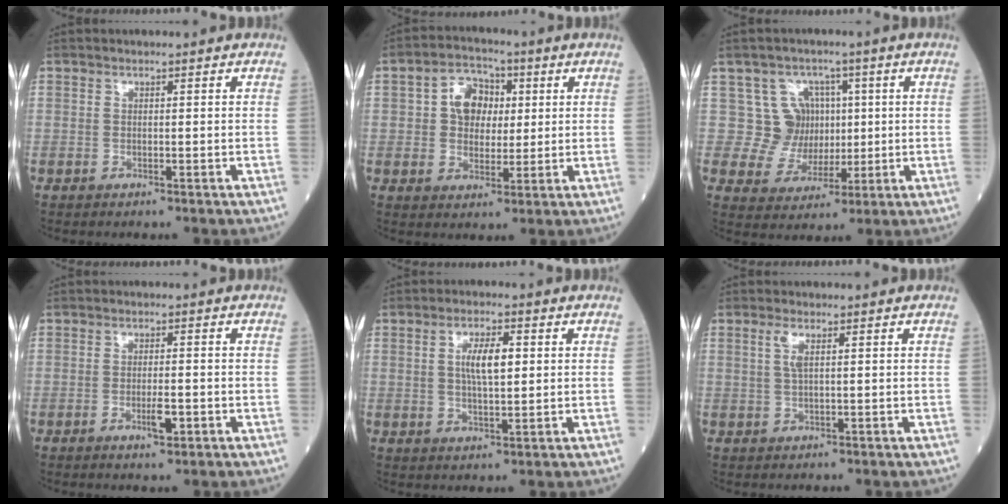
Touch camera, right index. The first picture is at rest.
{"total": 6.8, "force": [1.5, 5.0, 4.3], "torque": [-0.075, 0.022, 0.027]}
{"total": 6.9, "force": [1.6, 6.7, 0.1], "torque": [0.010, 0.022, 0.033]}
{"total": 2.6, "force": [-1.1, 0.5, 2.4], "torque": [-0.041, 0.000, -0.014]}
{"total": 5.2, "force": [1.1, 1.3, 4.9], "torque": [-0.092, 0.006, 0.022]}
{"total": 1.8, "force": [0.7, 0.2, 1.7], "torque": [-0.044, 0.005, 0.015]}